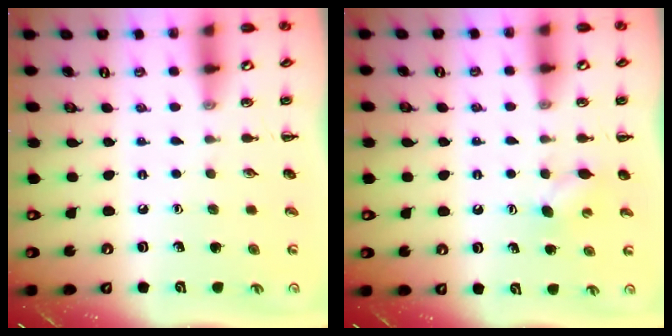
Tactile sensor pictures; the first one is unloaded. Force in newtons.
{"total": 4.7, "press": 4.6, "slide": 1.2}